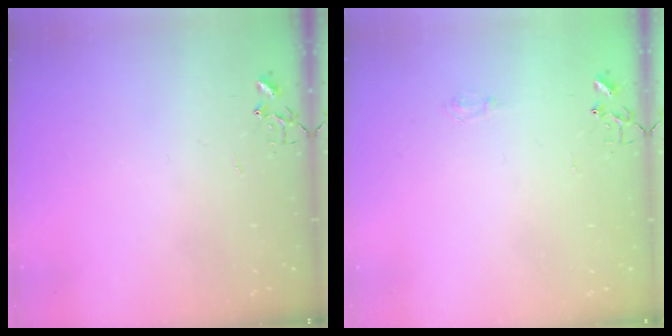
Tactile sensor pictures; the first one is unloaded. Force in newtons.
{"total": 3.8, "press": 3.8, "slide": 0.5}